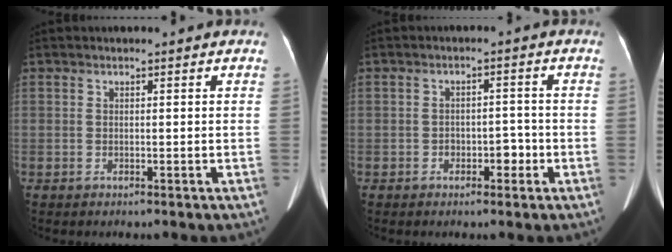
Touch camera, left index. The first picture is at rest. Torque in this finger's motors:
{"motor_torque": [-0.01, -0.03, 0.02, 0.00]}